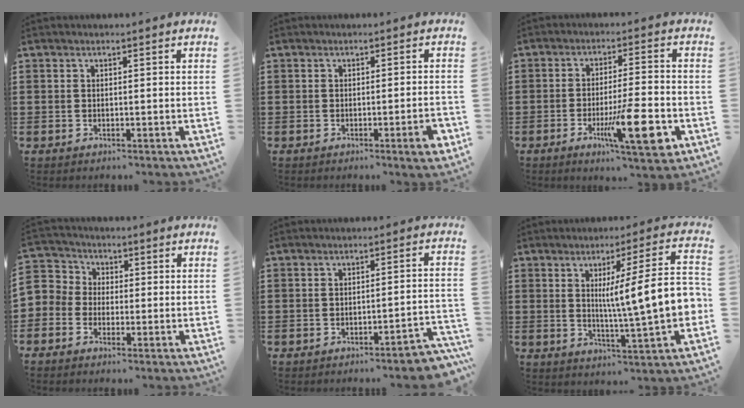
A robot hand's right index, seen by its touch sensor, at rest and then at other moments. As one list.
[{"total": 3.3, "force": [-1.4, 0.2, 2.9], "torque": [-0.045, -0.009, -0.021]}, {"total": 11.4, "force": [-4.1, 1.8, 10.5], "torque": [-0.183, -0.006, -0.067]}, {"total": 3.3, "force": [-1.6, 2.9, 0.0], "torque": [-0.025, 0.005, -0.042]}, {"total": 3.3, "force": [-2.9, -0.1, 1.5], "torque": [-0.027, -0.008, -0.058]}, {"total": 11.6, "force": [0.7, 1.1, 11.6], "torque": [-0.175, -0.015, 0.002]}]